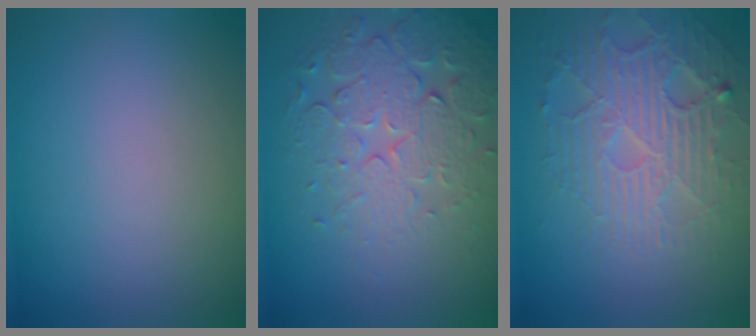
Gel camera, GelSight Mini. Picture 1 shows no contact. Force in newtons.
{"total": 5.0, "press": 4.4, "slide": 2.3}
{"total": 5.3, "press": 4.4, "slide": 3.0}